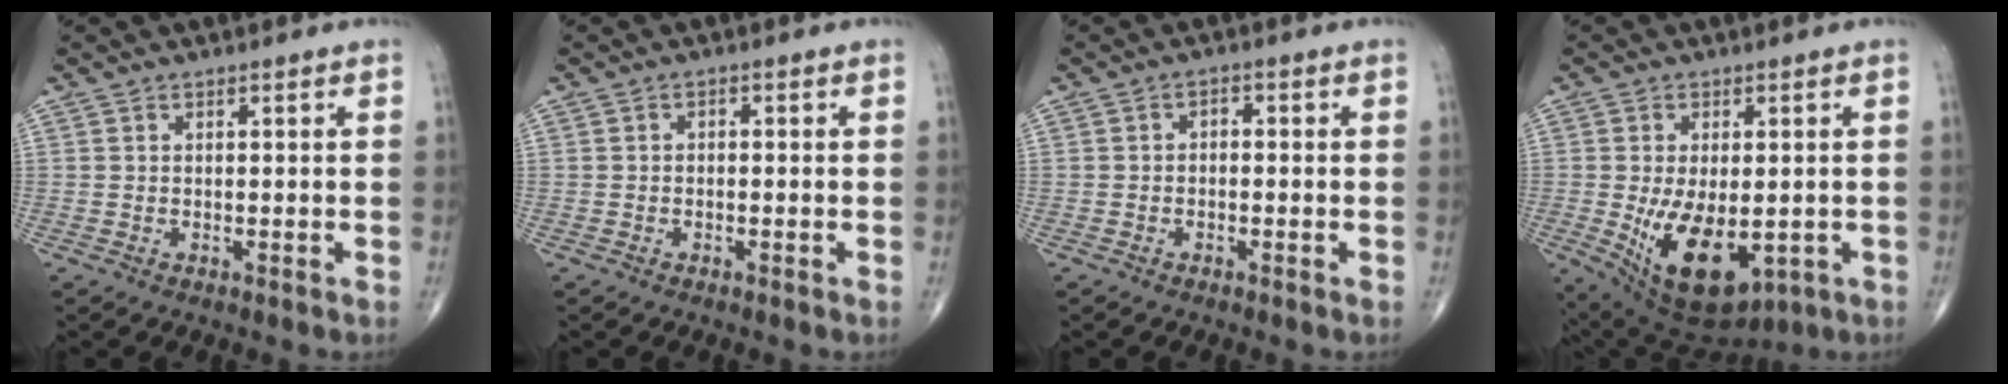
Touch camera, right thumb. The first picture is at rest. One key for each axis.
{"total": 0.7, "fx": -0.1, "fy": 0.5, "fz": 0.5, "tx": -0.003, "ty": 0.002, "tz": -0.005}
{"total": 1.4, "fx": -0.2, "fy": 1.0, "fz": 1.0, "tx": -0.007, "ty": 0.006, "tz": -0.008}
{"total": 14.2, "fx": -3.0, "fy": 7.7, "fz": 11.6, "tx": -0.196, "ty": -0.015, "tz": -0.022}